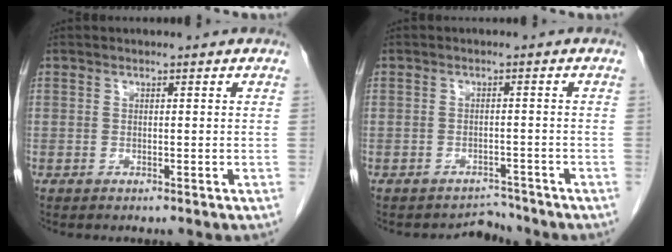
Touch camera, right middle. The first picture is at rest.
{"total": 2.5, "force": [-2.2, 0.5, -1.0], "torque": [0.014, 0.004, -0.029]}